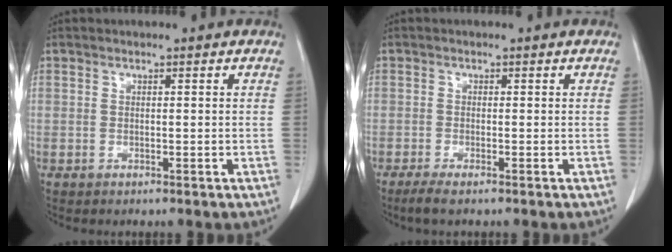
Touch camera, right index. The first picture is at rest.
{"total": 2.3, "force": [-1.7, 0.2, 1.5], "torque": [-0.032, -0.007, -0.032]}